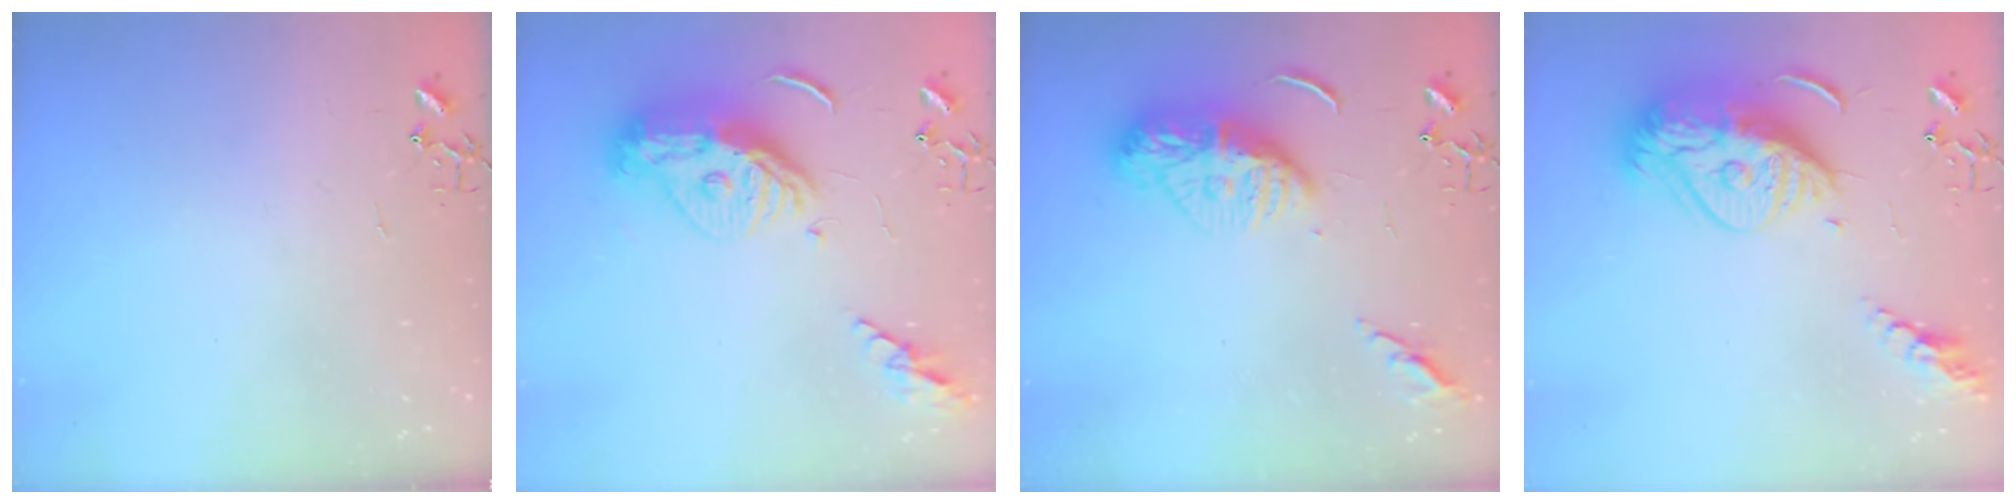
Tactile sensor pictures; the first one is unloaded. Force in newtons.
{"total": 14.7, "press": 14.6, "slide": 1.6}
{"total": 13.3, "press": 13.2, "slide": 1.3}
{"total": 18.4, "press": 18.3, "slide": 1.7}